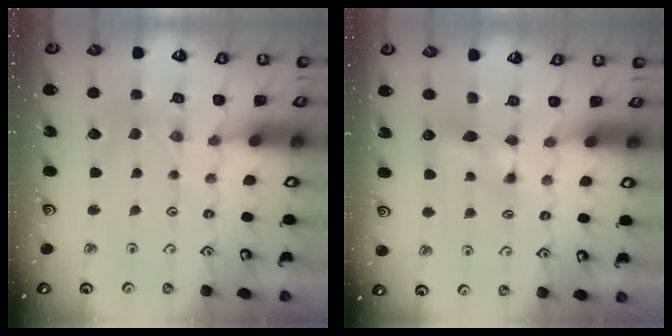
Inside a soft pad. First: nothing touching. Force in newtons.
{"total": 6.5, "press": 6.5, "slide": 0.6}